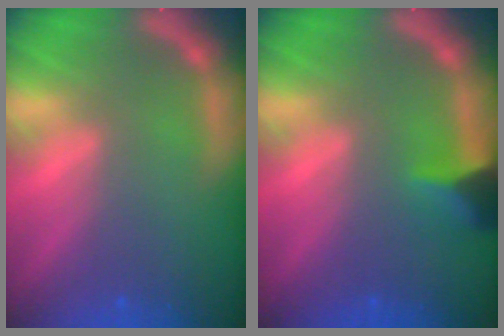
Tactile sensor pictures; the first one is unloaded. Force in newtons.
{"total": 2.9}